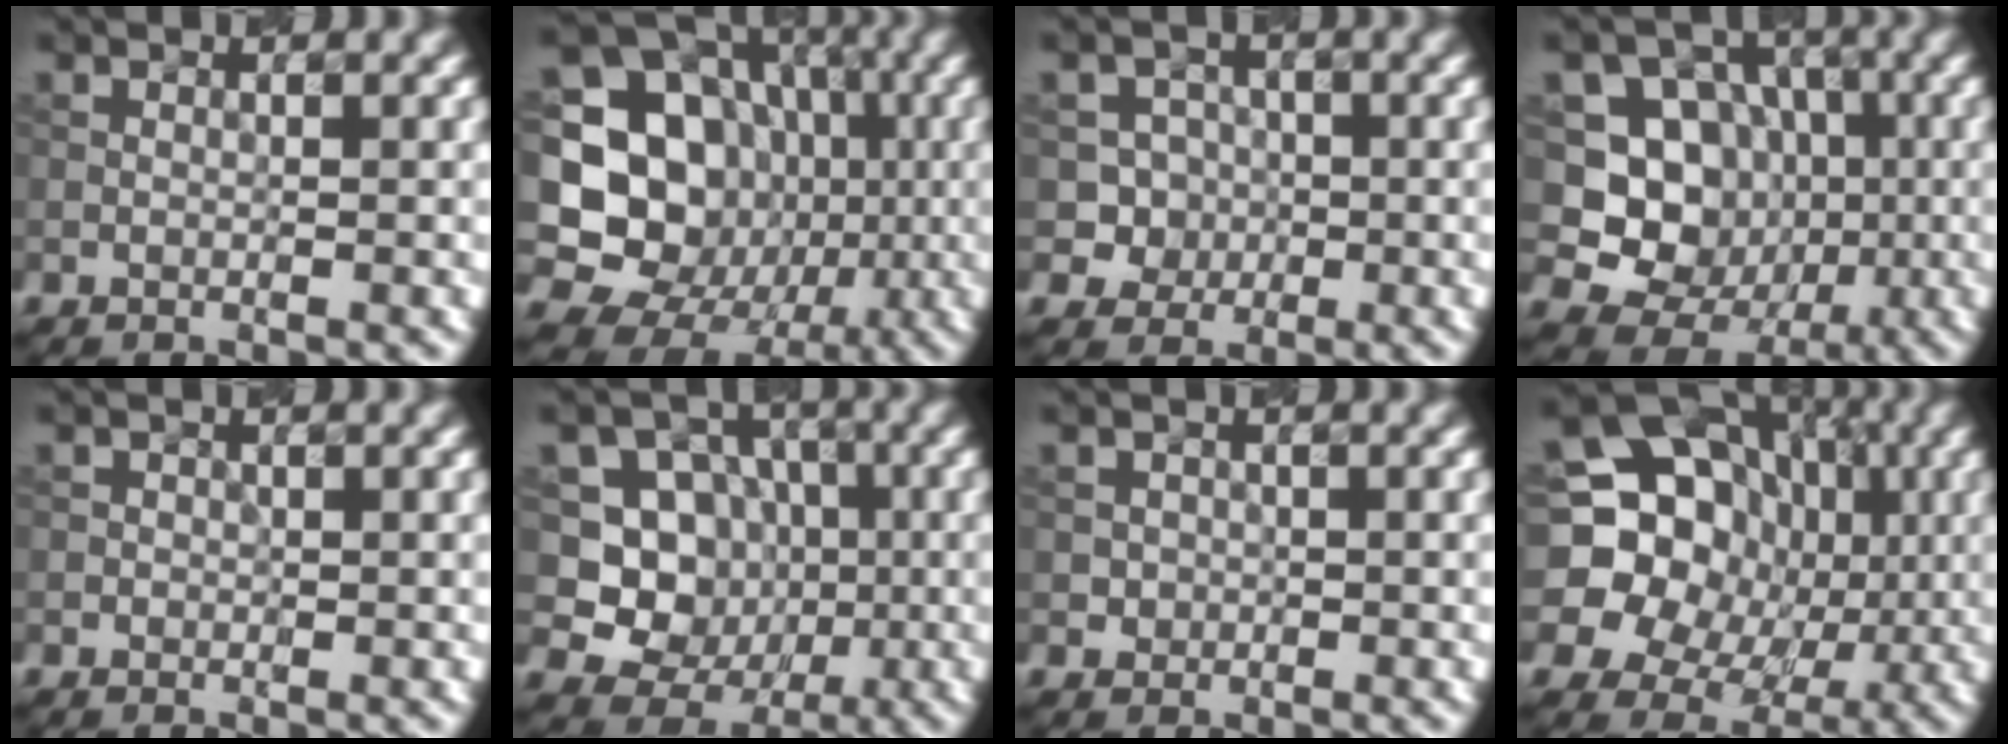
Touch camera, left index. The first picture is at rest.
{"total": 19.9, "force": [-0.9, 18.2, 8.1], "torque": [-0.181, 0.035, -0.035]}
{"total": 3.2, "force": [-0.7, 3.1, 0.6], "torque": [0.007, 0.005, -0.028]}
{"total": 9.7, "force": [-0.8, 9.0, 3.5], "torque": [-0.077, 0.008, -0.034]}
{"total": 0.6, "force": [-0.1, 0.6, 0.1], "torque": [0.002, -0.006, -0.004]}
{"total": 8.5, "force": [-0.5, 8.0, 2.8], "torque": [-0.054, 0.011, -0.032]}
{"total": 1.1, "force": [-0.1, 1.0, 0.2], "torque": [0.007, -0.006, 0.002]}
{"total": 19.8, "force": [2.8, 17.9, 8.0], "torque": [-0.175, 0.047, 0.014]}